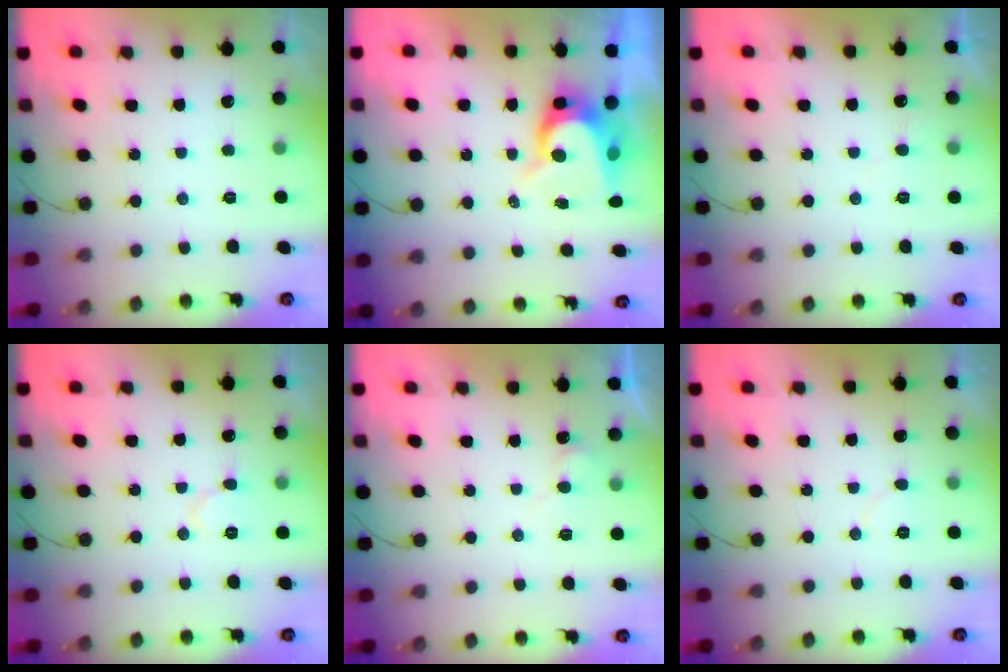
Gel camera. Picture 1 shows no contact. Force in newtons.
{"total": 8.2, "press": 8.2, "slide": 0.5}
{"total": 4.6, "press": 4.6, "slide": 0.3}
{"total": 6.2, "press": 6.1, "slide": 0.6}
{"total": 5.9, "press": 5.9, "slide": 0.5}
{"total": 3.6, "press": 3.6, "slide": 0.3}